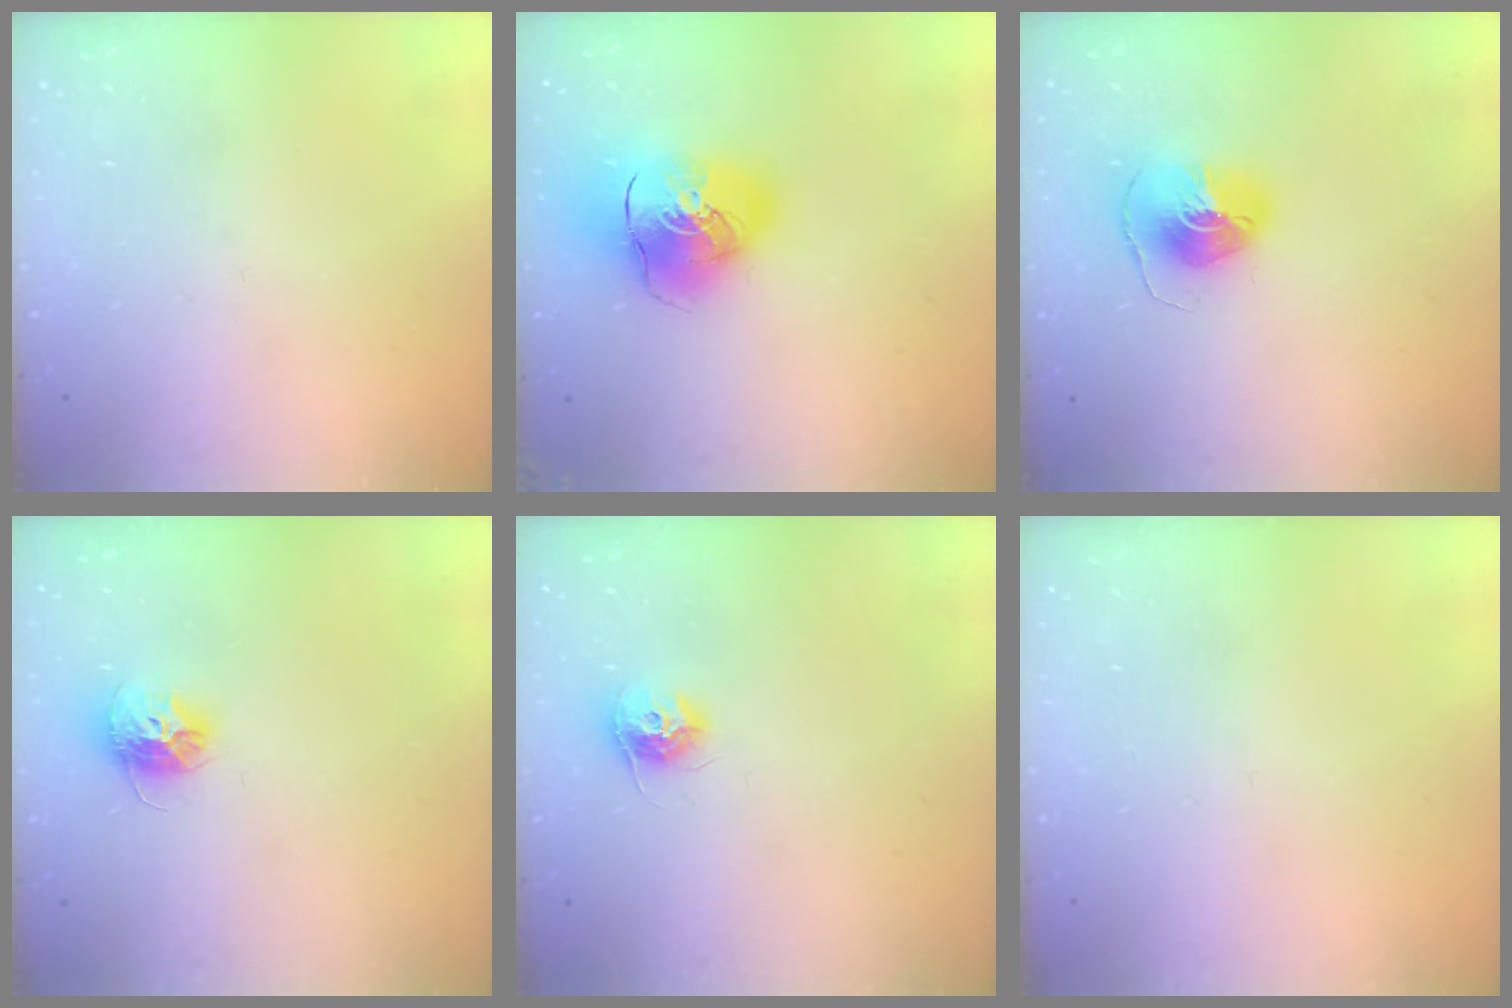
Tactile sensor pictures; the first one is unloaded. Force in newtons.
{"total": 15.9, "press": 15.6, "slide": 2.7}
{"total": 8.1, "press": 8.1, "slide": 0.1}
{"total": 10.5, "press": 10.4, "slide": 0.9}
{"total": 9.5, "press": 9.5, "slide": 0.3}
{"total": 0.0}